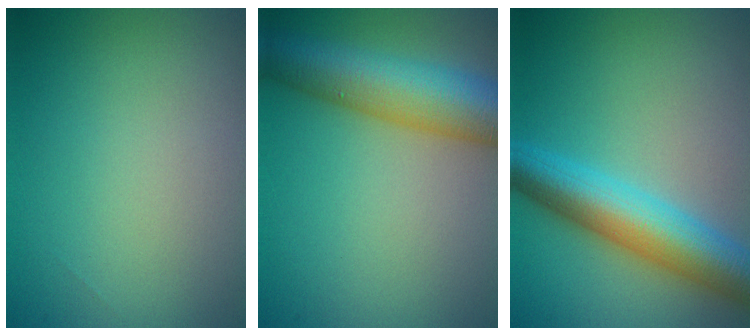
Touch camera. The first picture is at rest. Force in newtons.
{"total": 9.2, "press": 9.2, "slide": 0.4}
{"total": 7.5, "press": 7.5, "slide": 0.1}